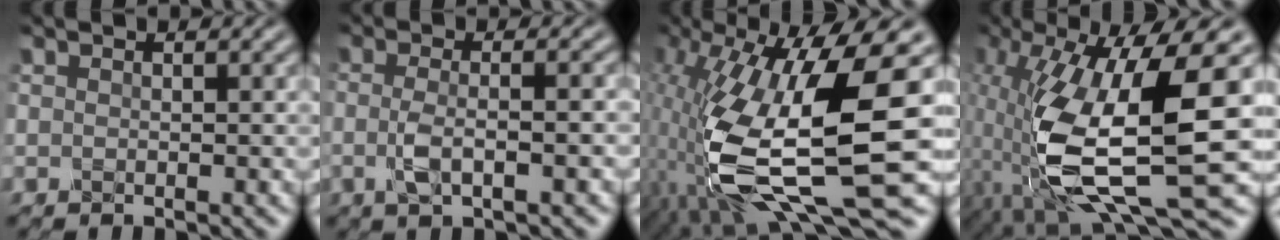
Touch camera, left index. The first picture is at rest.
{"total": 3.3, "force": [-1.3, 0.8, 3.0], "torque": [-0.057, -0.006, -0.032]}
{"total": 15.6, "force": [-2.9, 5.1, 14.5], "torque": [-0.301, -0.024, -0.052]}
{"total": 14.3, "force": [-3.5, 4.1, 13.3], "torque": [-0.271, -0.014, -0.065]}